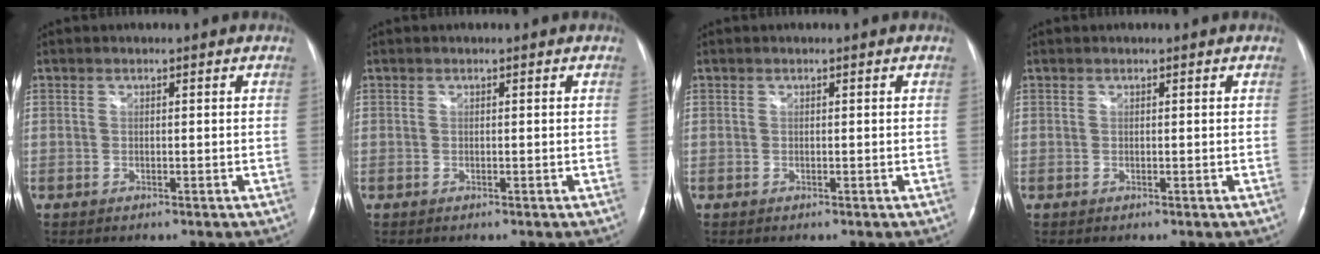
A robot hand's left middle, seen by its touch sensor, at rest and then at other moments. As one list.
[{"total": 0.0}, {"total": 0.0}, {"total": 0.0}]